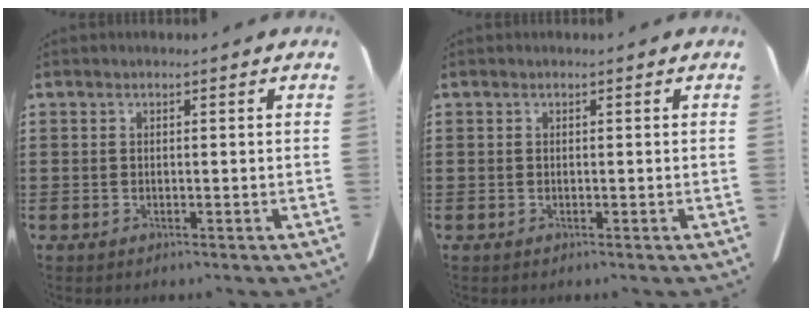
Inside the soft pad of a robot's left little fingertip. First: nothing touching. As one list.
[{"total": 0.0}]